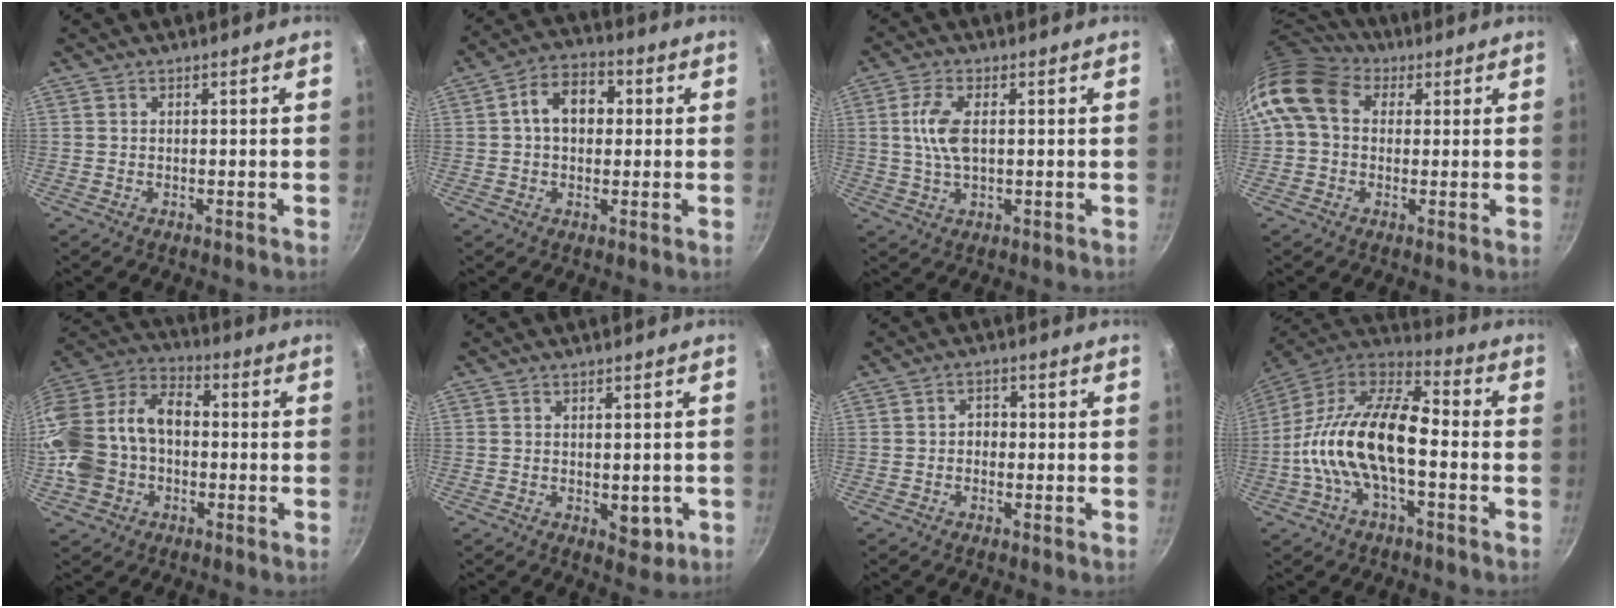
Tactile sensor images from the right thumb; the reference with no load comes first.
{"total": 8.9, "force": [1.2, 6.4, 6.1], "torque": [-0.063, 0.021, 0.007]}
{"total": 6.9, "force": [0.9, 3.3, 6.0], "torque": [-0.124, 0.004, 0.015]}
{"total": 12.5, "force": [3.1, 9.6, 7.4], "torque": [-0.132, 0.020, 0.036]}
{"total": 21.1, "force": [-2.4, 15.7, 14.0], "torque": [-0.280, 0.065, -0.052]}
{"total": 4.1, "force": [-0.9, 2.5, 3.2], "torque": [-0.024, 0.001, -0.006]}
{"total": 2.1, "force": [-0.5, 1.7, 1.1], "torque": [-0.005, 0.008, -0.010]}
{"total": 20.0, "force": [-3.1, 9.7, 17.2], "torque": [-0.307, 0.045, -0.074]}